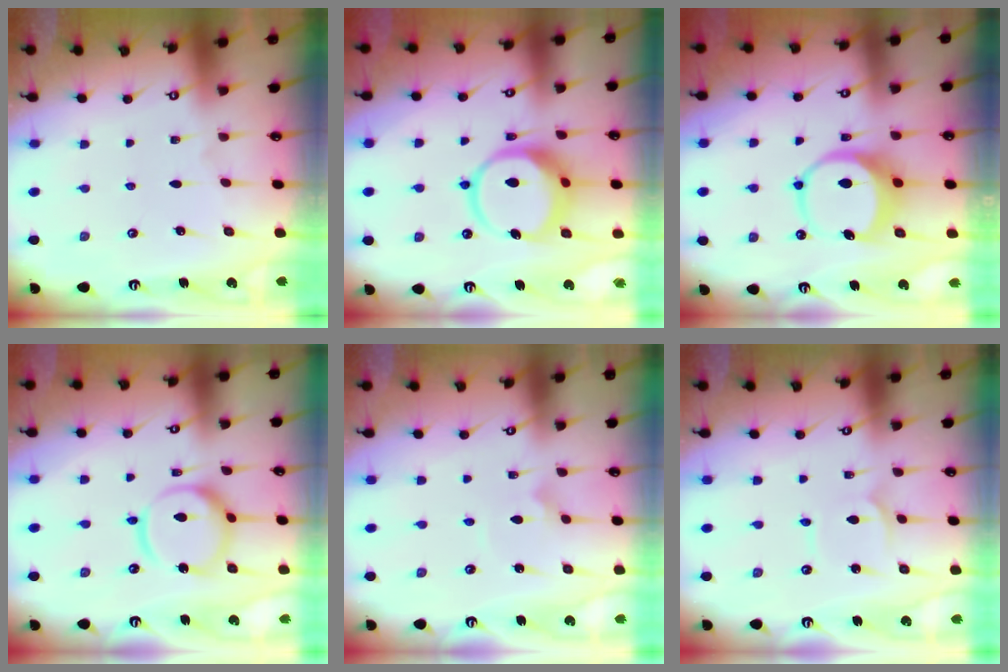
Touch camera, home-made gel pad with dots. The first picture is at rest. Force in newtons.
{"total": 14.3, "press": 14.2, "slide": 1.8}
{"total": 9.4, "press": 9.3, "slide": 1.4}
{"total": 14.2, "press": 14.1, "slide": 1.8}
{"total": 1.6, "press": 1.6, "slide": 0.0}
{"total": 2.4, "press": 2.4, "slide": 0.2}